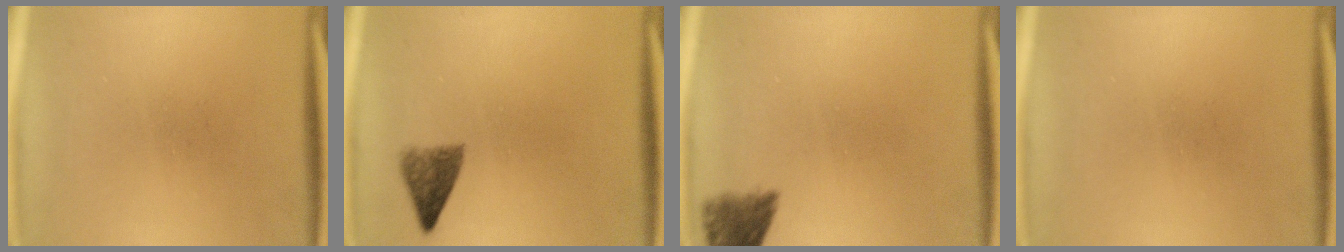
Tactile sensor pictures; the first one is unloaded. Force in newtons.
{"total": 3.5}
{"total": 4.6}
{"total": 0.0}